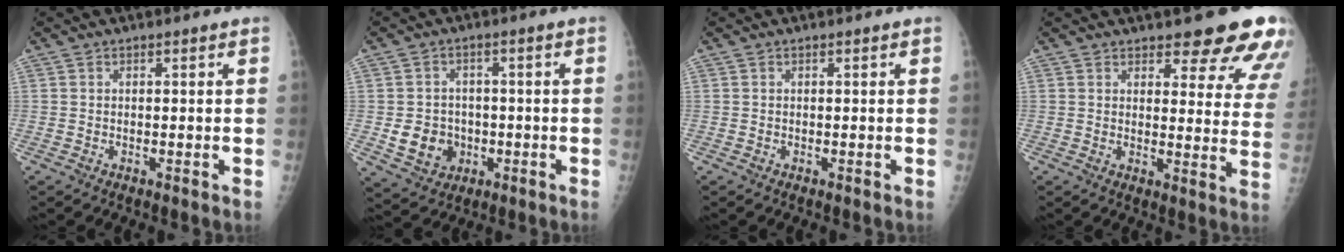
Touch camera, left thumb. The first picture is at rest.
{"total": 7.3, "force": [-1.3, 6.5, 3.0], "torque": [-0.022, 0.009, -0.012]}
{"total": 0.0}
{"total": 14.9, "force": [11.6, 4.5, 8.2], "torque": [-0.057, -0.066, 0.125]}